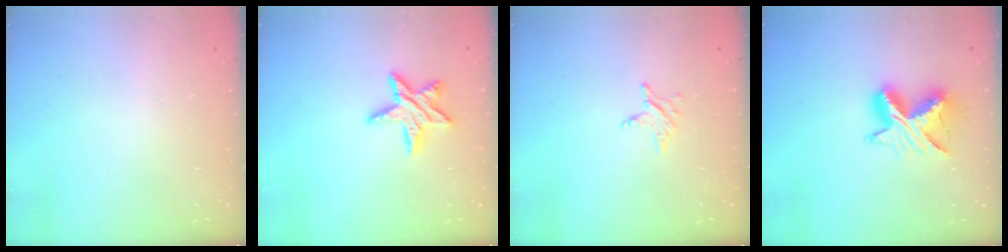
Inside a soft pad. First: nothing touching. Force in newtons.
{"total": 10.2, "press": 10.2, "slide": 0.9}
{"total": 2.8, "press": 2.8, "slide": 0.3}
{"total": 10.2, "press": 10.2, "slide": 0.5}